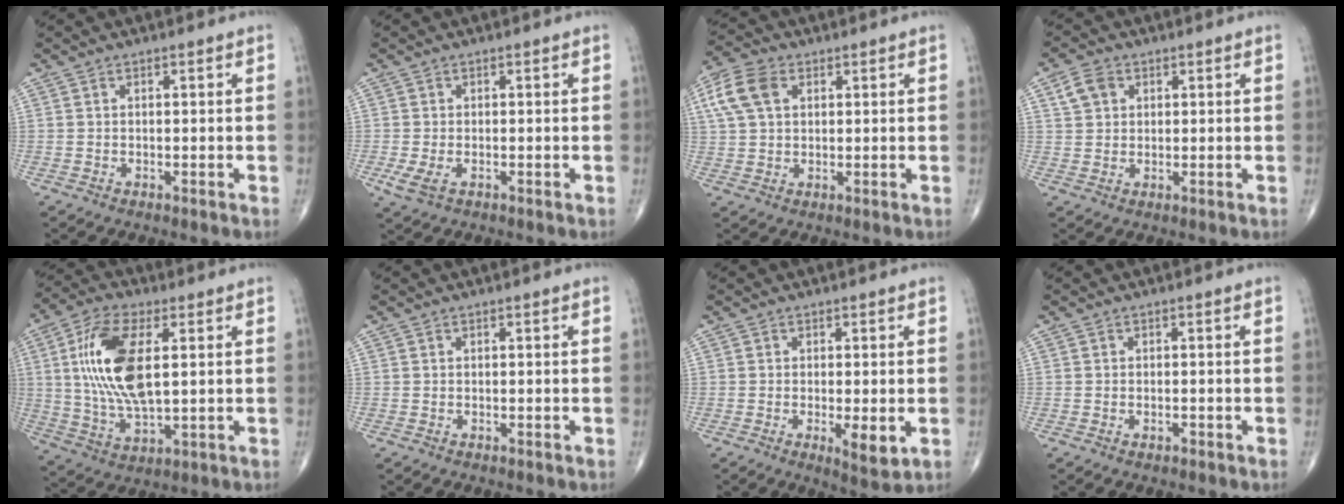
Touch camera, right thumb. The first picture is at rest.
{"total": 3.0, "force": [-0.9, 1.6, 2.4], "torque": [-0.060, -0.006, -0.015]}
{"total": 8.5, "force": [2.9, 5.6, 5.8], "torque": [-0.122, 0.013, 0.055]}
{"total": 4.6, "force": [1.8, 3.5, 2.3], "torque": [-0.031, 0.001, 0.035]}
{"total": 16.3, "force": [3.0, 7.2, 14.3], "torque": [-0.284, -0.007, 0.059]}
{"total": 0.0}
{"total": 4.8, "force": [-1.0, 1.5, 4.4], "torque": [-0.072, -0.015, -0.016]}
{"total": 0.7, "force": [-0.4, 0.4, 0.5], "torque": [-0.009, 0.004, -0.006]}